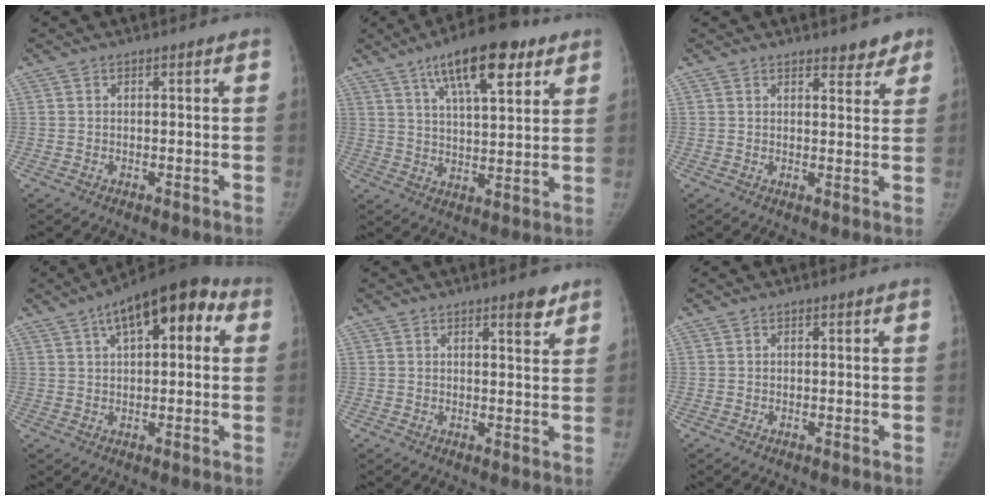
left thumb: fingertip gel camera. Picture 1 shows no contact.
{"total": 15.3, "force": [8.6, 5.2, 11.5], "torque": [-0.159, -0.027, 0.137]}
{"total": 3.8, "force": [3.0, 1.7, 1.6], "torque": [0.007, -0.017, 0.039]}
{"total": 14.2, "force": [5.5, 6.5, 11.5], "torque": [-0.135, 0.026, 0.072]}
{"total": 3.5, "force": [2.4, 1.1, 2.4], "torque": [-0.023, -0.015, 0.032]}
{"total": 0.0}